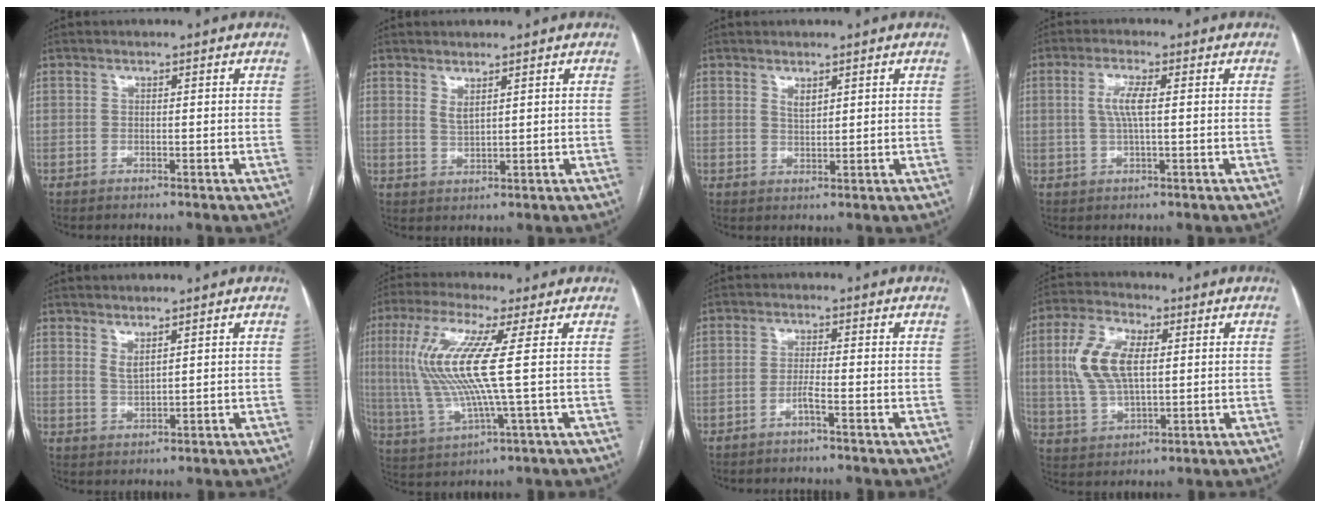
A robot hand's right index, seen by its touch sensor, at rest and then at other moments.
{"total": 1.9, "force": [1.3, 0.4, 1.3], "torque": [-0.029, -0.009, 0.032]}
{"total": 1.7, "force": [1.1, 0.6, 1.2], "torque": [-0.024, -0.004, 0.025]}
{"total": 4.2, "force": [0.6, 0.7, 4.1], "torque": [-0.086, 0.003, 0.011]}
{"total": 2.1, "force": [1.5, 0.3, 1.3], "torque": [-0.031, -0.010, 0.036]}
{"total": 12.5, "force": [1.9, 0.0, 12.4], "torque": [-0.282, -0.001, 0.033]}
{"total": 2.0, "force": [-1.2, -0.3, 1.6], "torque": [-0.031, 0.000, -0.025]}
{"total": 10.8, "force": [2.0, 5.0, 9.4], "torque": [-0.208, 0.015, 0.043]}